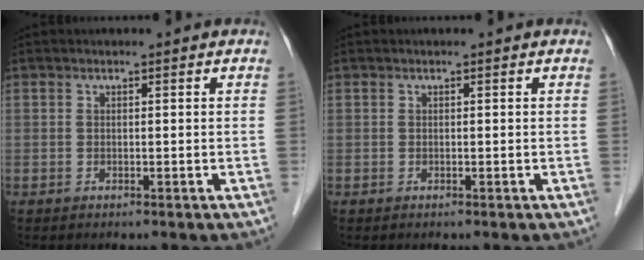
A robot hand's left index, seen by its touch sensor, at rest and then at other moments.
{"total": 0.0}